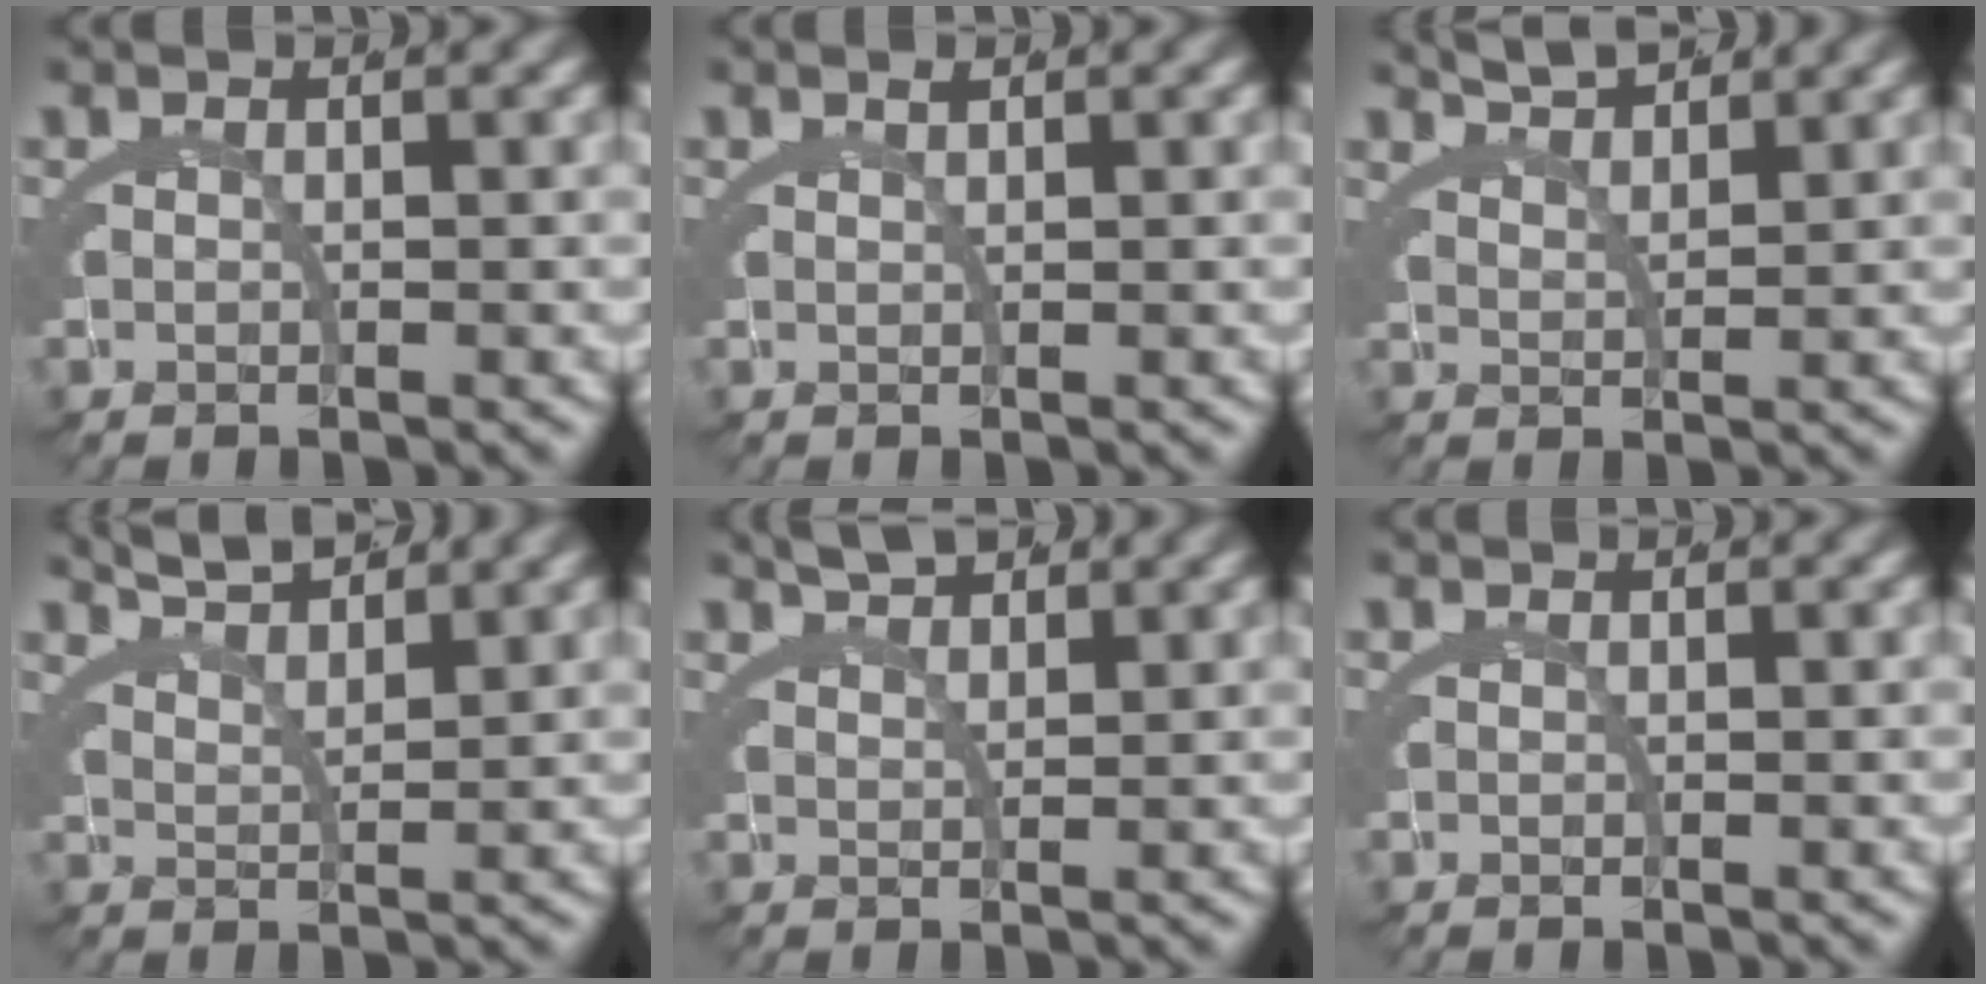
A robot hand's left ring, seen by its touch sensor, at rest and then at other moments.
{"total": 0.6, "force": [0.3, -0.5, 0.1], "torque": [-0.001, -0.004, 0.010]}
{"total": 3.7, "force": [3.5, -1.1, 0.6], "torque": [0.003, 0.008, 0.064]}
{"total": 4.9, "force": [4.7, -1.0, 1.2], "torque": [-0.005, 0.011, 0.081]}
{"total": 2.9, "force": [2.8, -0.5, 0.5], "torque": [0.002, 0.006, 0.052]}
{"total": 0.0}